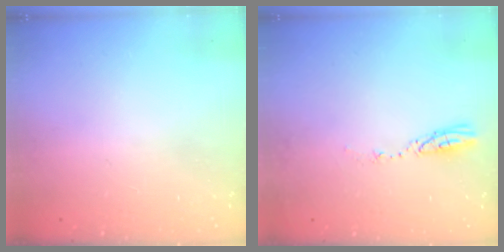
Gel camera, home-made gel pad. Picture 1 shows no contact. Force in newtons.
{"total": 3.6, "press": 3.6, "slide": 0.3}